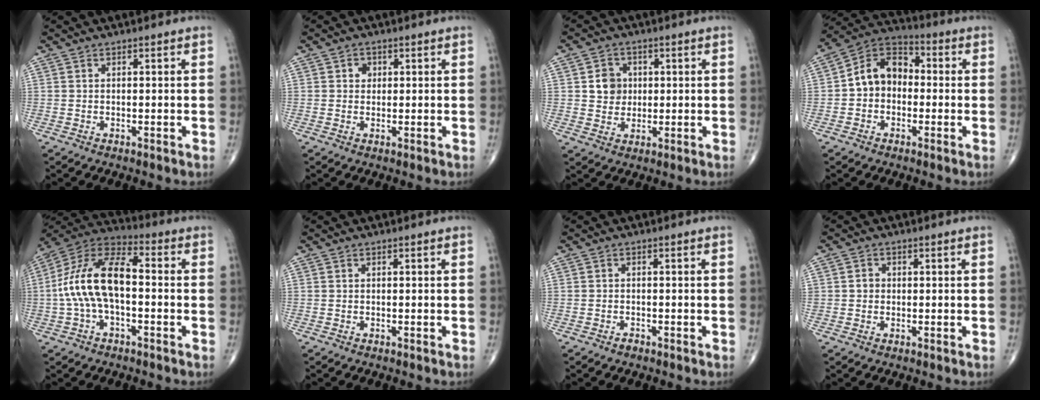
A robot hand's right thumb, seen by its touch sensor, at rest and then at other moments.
{"total": 1.9, "force": [0.5, 1.6, 0.7], "torque": [-0.001, 0.000, 0.005]}
{"total": 5.3, "force": [0.9, 4.8, 2.2], "torque": [-0.011, 0.000, 0.013]}
{"total": 10.0, "force": [-0.2, 7.3, 6.8], "torque": [-0.092, 0.036, -0.021]}
{"total": 15.1, "force": [-0.9, 7.6, 13.0], "torque": [-0.255, 0.044, -0.028]}
{"total": 0.0}
{"total": 0.8, "force": [-0.7, 0.4, 0.2], "torque": [-0.002, 0.003, -0.015]}
{"total": 1.8, "force": [0.1, 1.6, 0.7], "torque": [-0.002, 0.004, 0.000]}